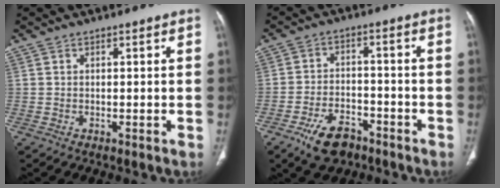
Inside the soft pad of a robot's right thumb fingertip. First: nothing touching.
{"total": 8.6, "force": [-5.5, 4.9, 4.5], "torque": [-0.071, 0.030, -0.090]}